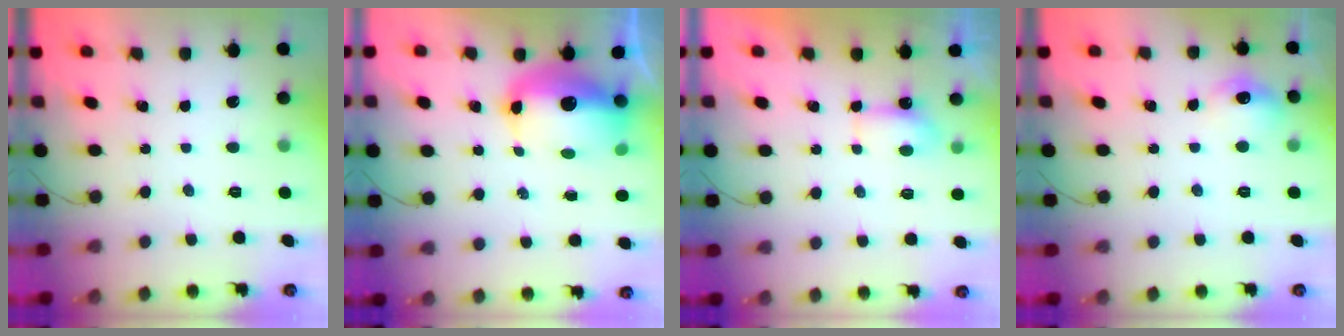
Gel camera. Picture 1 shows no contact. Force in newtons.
{"total": 11.1, "press": 10.8, "slide": 2.6}
{"total": 4.6, "press": 4.5, "slide": 0.9}
{"total": 8.2, "press": 8.1, "slide": 1.2}